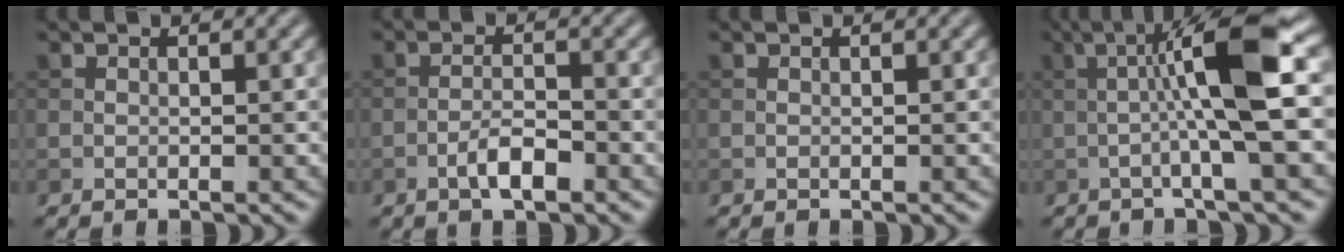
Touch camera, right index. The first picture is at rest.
{"total": 2.7, "force": [-1.4, 0.7, 2.2], "torque": [-0.043, 0.005, -0.030]}
{"total": 0.0}
{"total": 8.6, "force": [0.3, 1.0, 8.5], "torque": [-0.134, 0.015, 0.001]}